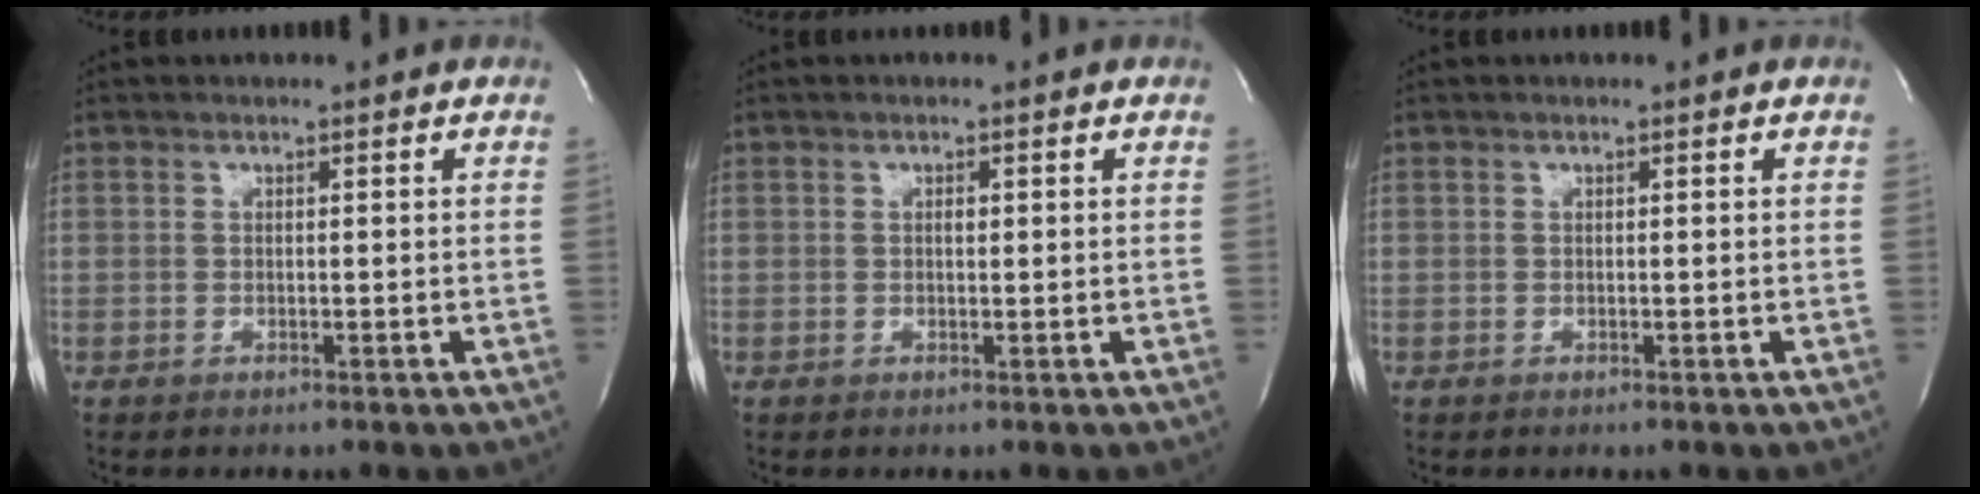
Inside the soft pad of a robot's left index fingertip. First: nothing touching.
{"total": 0.7, "force": [0.1, 0.3, 0.6], "torque": [-0.012, 0.001, 0.000]}
{"total": 0.0}